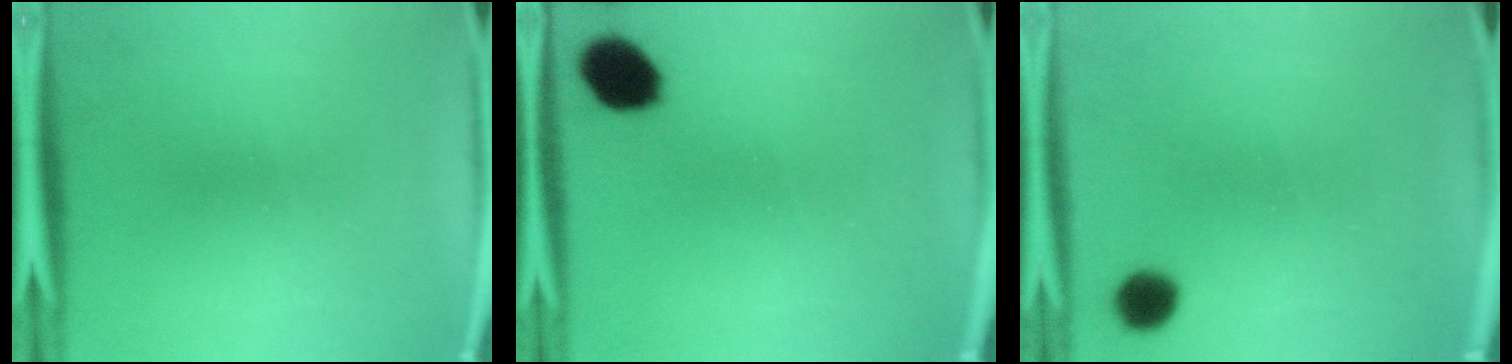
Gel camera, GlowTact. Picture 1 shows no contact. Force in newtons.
{"total": 8.3}
{"total": 6.0}